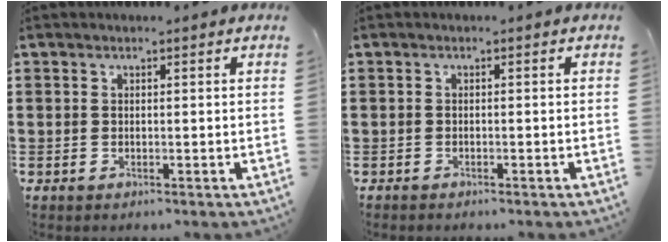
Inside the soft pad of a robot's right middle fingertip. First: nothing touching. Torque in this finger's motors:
{"motor_torque": [-0.02, 0.19, -0.04, 0.00]}